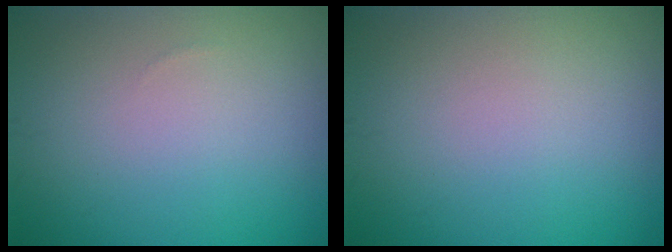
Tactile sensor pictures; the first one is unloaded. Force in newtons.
{"total": 0.0}